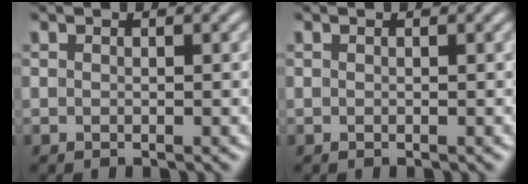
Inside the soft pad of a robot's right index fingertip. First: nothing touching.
{"total": 0.0}